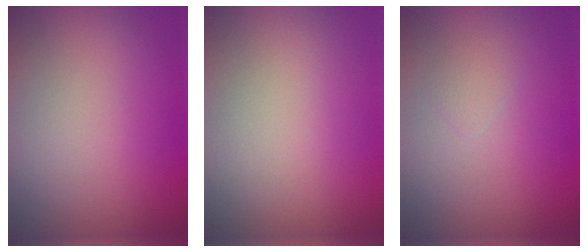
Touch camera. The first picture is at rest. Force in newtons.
{"total": 0.0}
{"total": 0.8, "press": 0.8, "slide": 0.0}